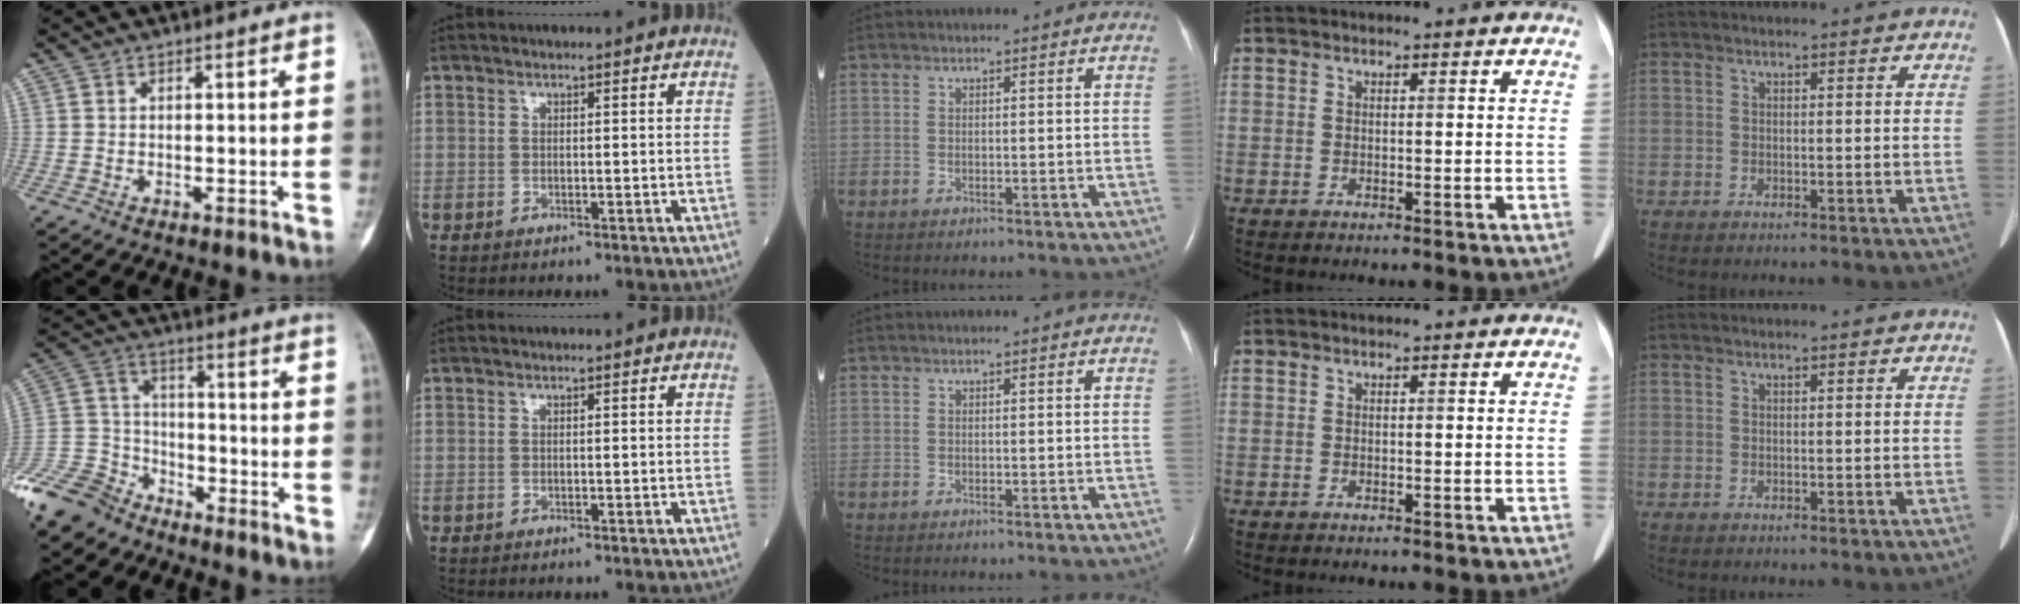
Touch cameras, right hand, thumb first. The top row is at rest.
{"thumb": {"total": 13.0, "force": [-10.5, 7.0, 2.9], "torque": [-0.056, 0.055, -0.208]}}